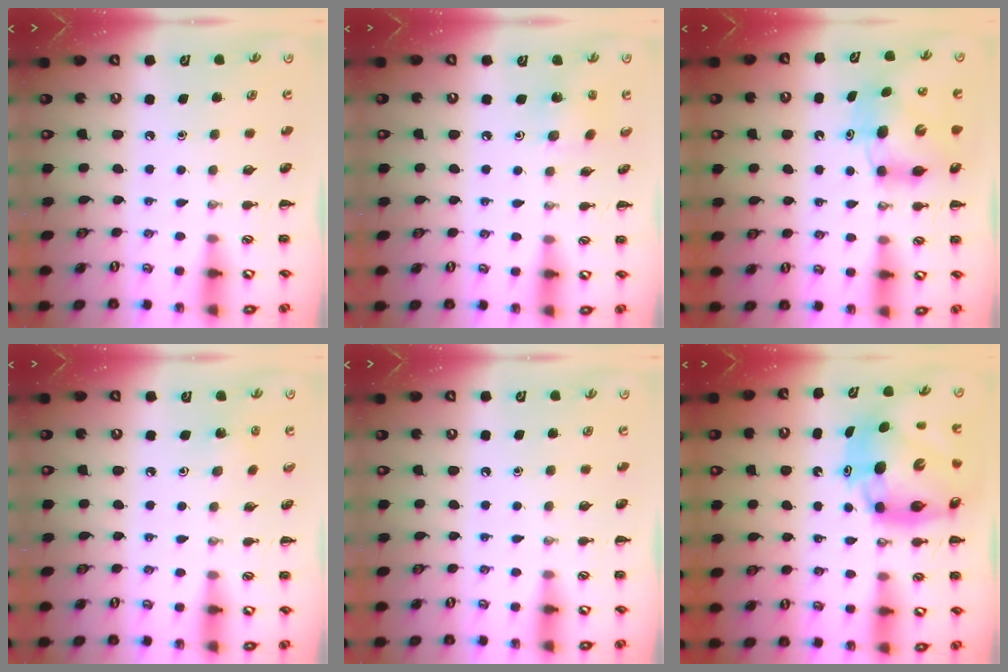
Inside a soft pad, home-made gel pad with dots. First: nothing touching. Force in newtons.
{"total": 1.4, "press": 1.3, "slide": 0.6}
{"total": 8.1, "press": 8.1, "slide": 0.9}
{"total": 1.9, "press": 1.8, "slide": 0.7}
{"total": 0.0}
{"total": 13.7, "press": 13.0, "slide": 4.2}